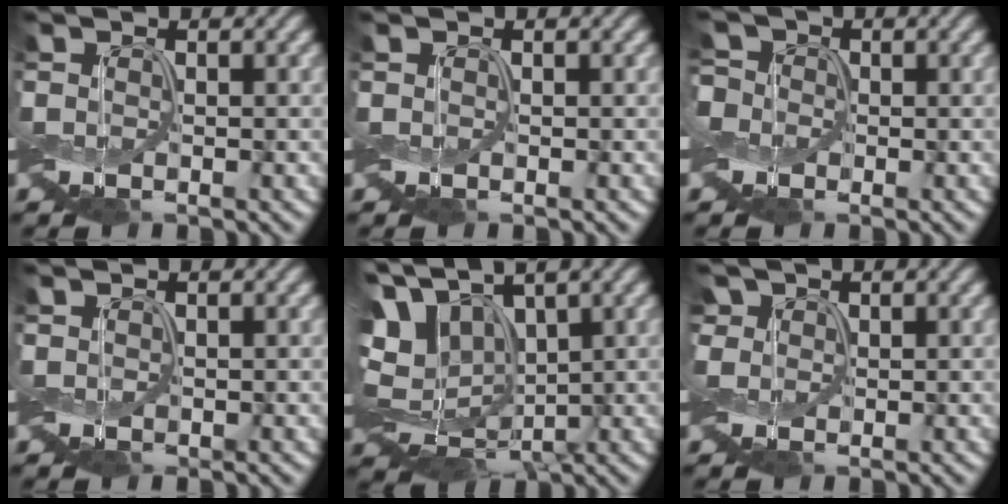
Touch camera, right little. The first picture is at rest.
{"total": 0.0}
{"total": 5.3, "force": [1.8, 4.4, 2.4], "torque": [-0.058, 0.027, 0.000]}
{"total": 0.0}
{"total": 8.9, "force": [1.8, 6.2, 6.1], "torque": [-0.151, -0.001, 0.035]}
{"total": 1.6, "force": [1.0, 1.2, 0.4], "torque": [-0.011, 0.008, 0.011]}